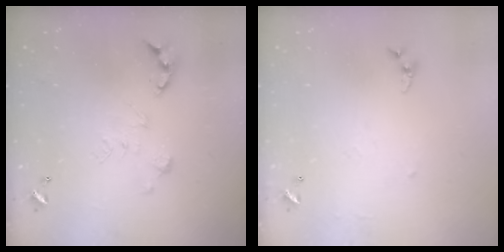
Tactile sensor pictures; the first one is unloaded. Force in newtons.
{"total": 5.3, "press": 5.2, "slide": 0.6}